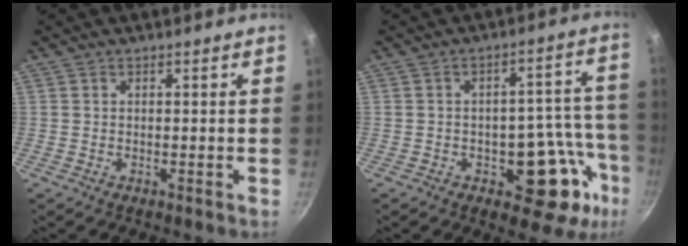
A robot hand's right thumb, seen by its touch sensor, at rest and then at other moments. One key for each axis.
{"total": 15.3, "fx": -5.5, "fy": 9.1, "fz": 10.9, "tx": -0.056, "ty": 0.045, "tz": -0.063}